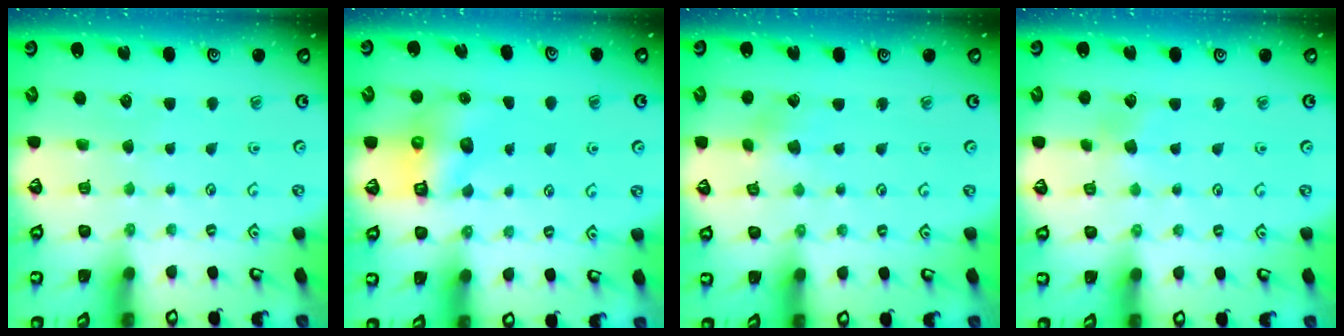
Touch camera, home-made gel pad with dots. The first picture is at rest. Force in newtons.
{"total": 6.7, "press": 6.6, "slide": 1.0}
{"total": 2.5, "press": 2.5, "slide": 0.5}
{"total": 3.8, "press": 3.8, "slide": 0.4}